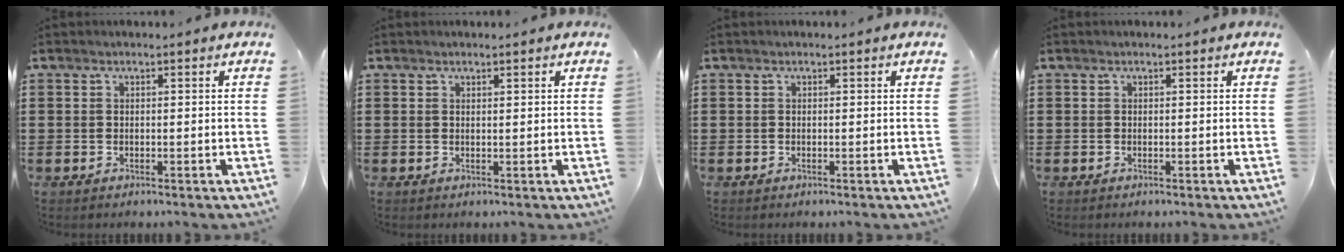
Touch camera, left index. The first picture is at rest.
{"total": 0.8, "force": [0.6, -0.1, 0.4], "torque": [-0.010, -0.002, 0.013]}
{"total": 0.0}
{"total": 0.0}